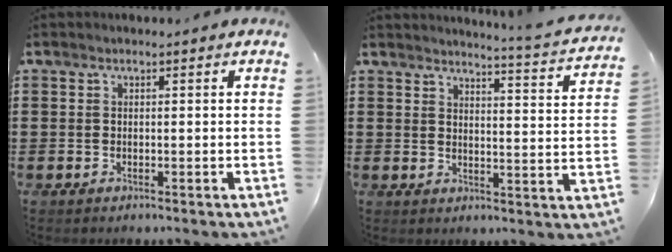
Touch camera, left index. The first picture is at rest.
{"total": 3.7, "force": [3.4, -1.1, 0.8], "torque": [-0.025, -0.037, 0.053]}